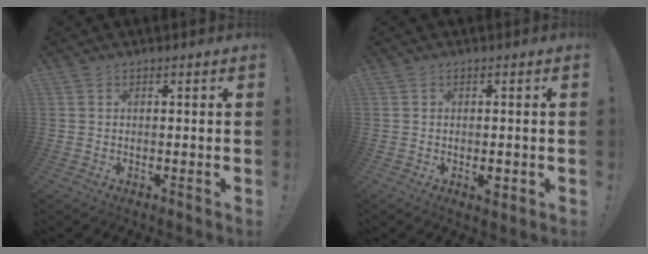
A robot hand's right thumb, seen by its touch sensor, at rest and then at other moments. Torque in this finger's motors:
{"motor_torque": [0.41, 0.41, 0.07, 0.03, -0.01]}